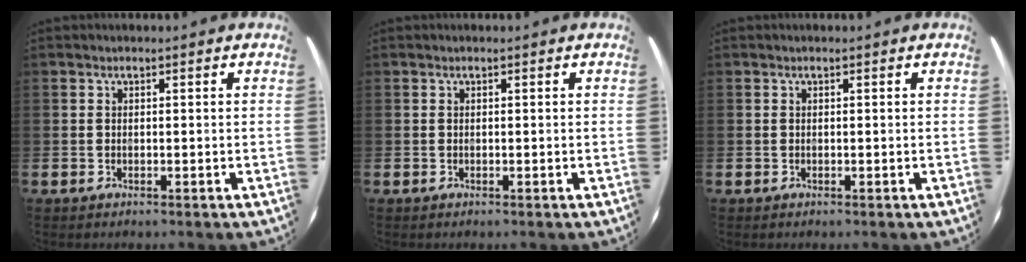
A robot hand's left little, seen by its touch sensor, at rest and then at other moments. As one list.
[{"total": 0.0}, {"total": 0.0}]